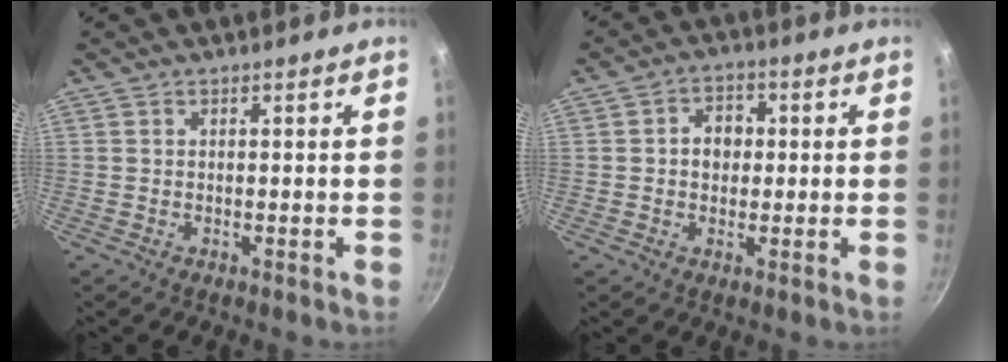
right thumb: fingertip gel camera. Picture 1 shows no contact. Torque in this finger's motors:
{"motor_torque": [-0.32, 0.43, -0.09, 0.24, -0.06]}